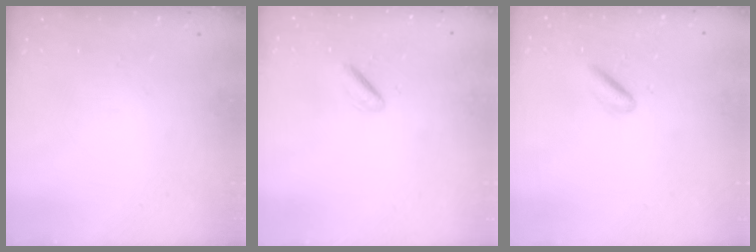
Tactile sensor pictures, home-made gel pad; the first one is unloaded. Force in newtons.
{"total": 1.1, "press": 0.7, "slide": 0.8}
{"total": 2.9, "press": 2.7, "slide": 1.1}